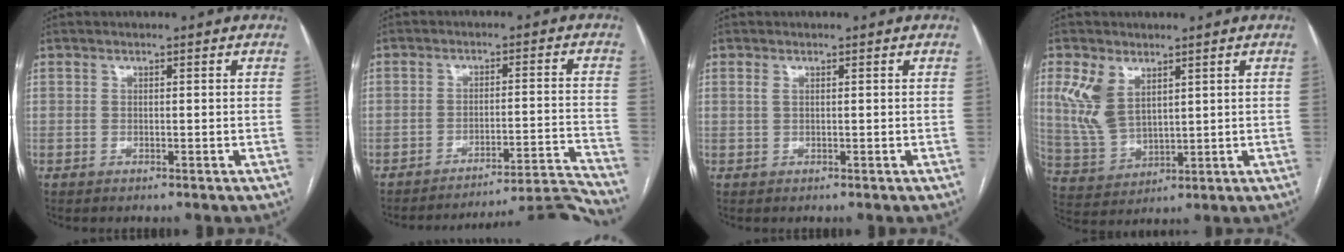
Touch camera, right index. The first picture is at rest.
{"total": 14.2, "force": [-13.9, -2.6, 0.4], "torque": [0.021, 0.019, -0.186]}
{"total": 0.7, "force": [0.3, 0.2, 0.6], "torque": [-0.018, 0.006, 0.008]}
{"total": 8.2, "force": [3.8, 4.6, 5.6], "torque": [-0.135, 0.009, 0.088]}